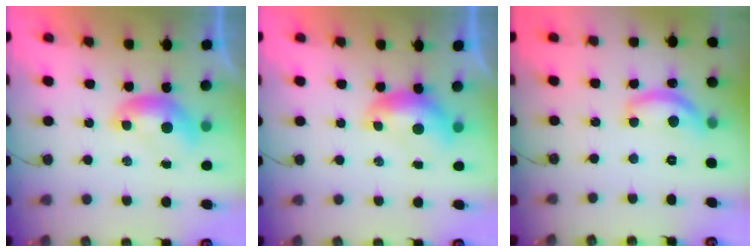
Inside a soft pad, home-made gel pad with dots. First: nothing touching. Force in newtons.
{"total": 0.7, "press": 0.7, "slide": 0.1}
{"total": 8.8, "press": 8.8, "slide": 0.7}